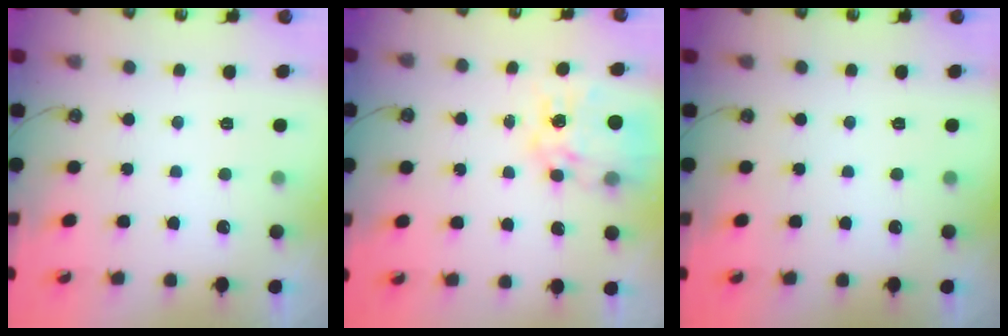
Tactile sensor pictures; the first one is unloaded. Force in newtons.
{"total": 13.5, "press": 13.4, "slide": 1.4}
{"total": 0.0}